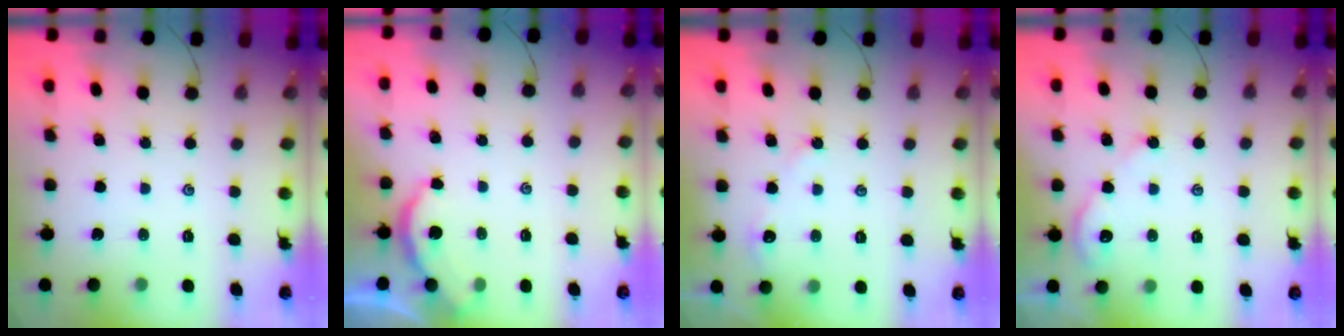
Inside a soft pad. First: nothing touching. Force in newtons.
{"total": 2.6, "press": 2.6, "slide": 0.2}
{"total": 3.2, "press": 3.2, "slide": 0.3}
{"total": 2.9, "press": 2.9, "slide": 0.4}